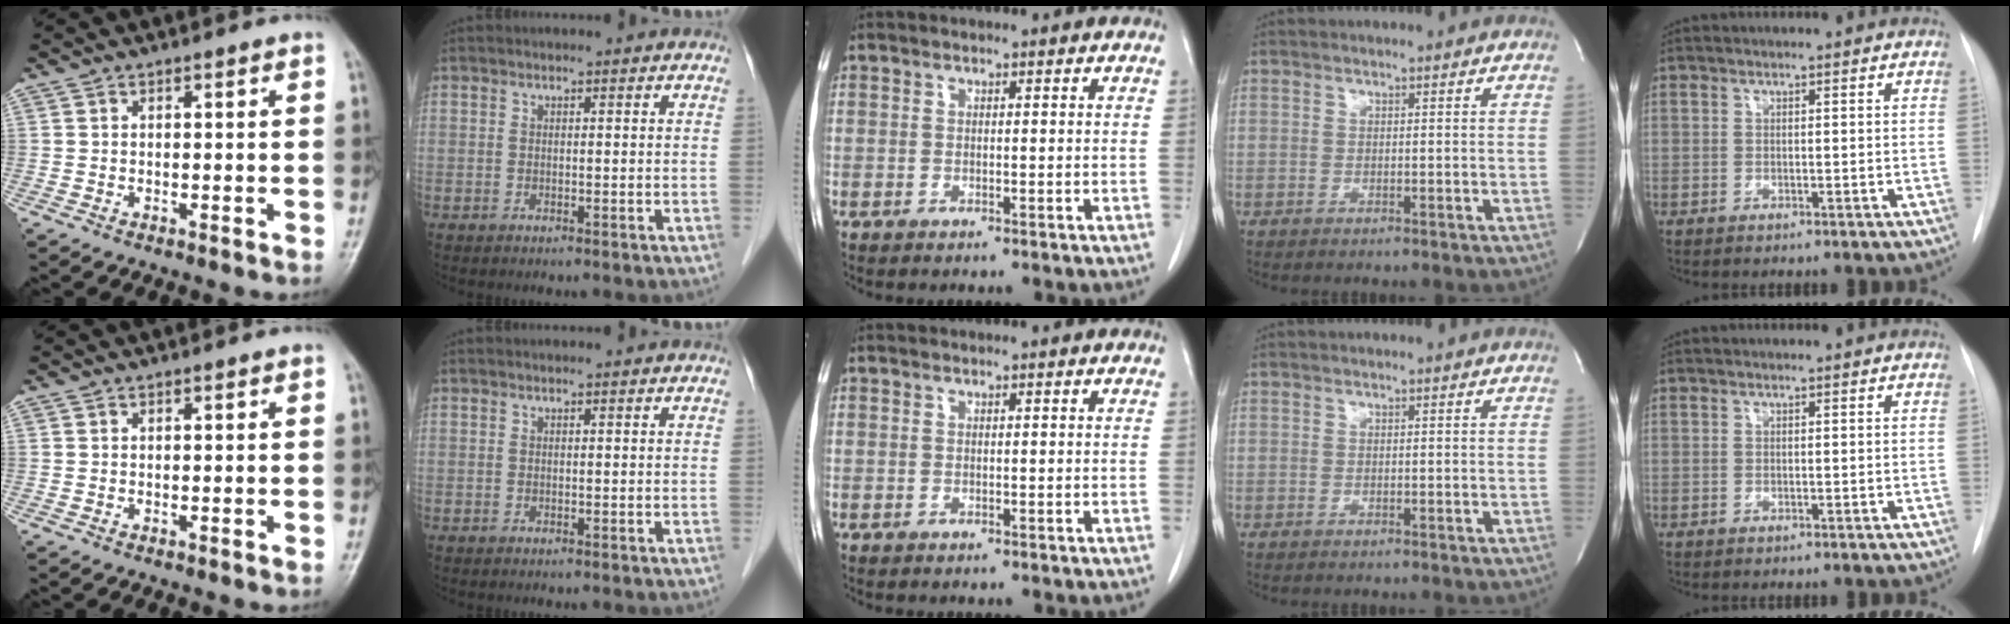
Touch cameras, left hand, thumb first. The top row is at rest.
{}